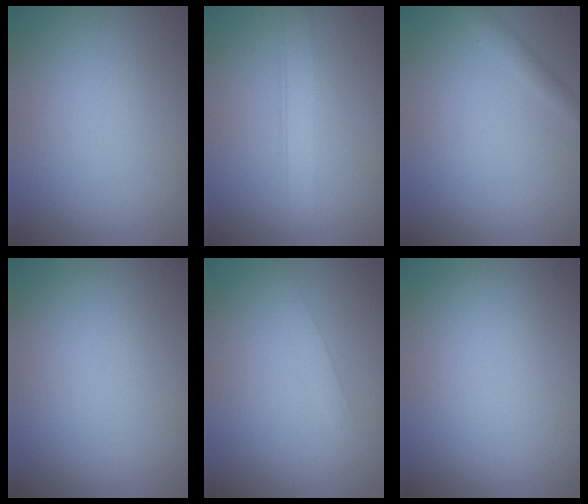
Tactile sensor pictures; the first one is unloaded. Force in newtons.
{"total": 2.5, "press": 2.5, "slide": 0.2}
{"total": 1.1, "press": 1.1, "slide": 0.1}
{"total": 0.0}
{"total": 1.1, "press": 1.1, "slide": 0.1}
{"total": 0.0}